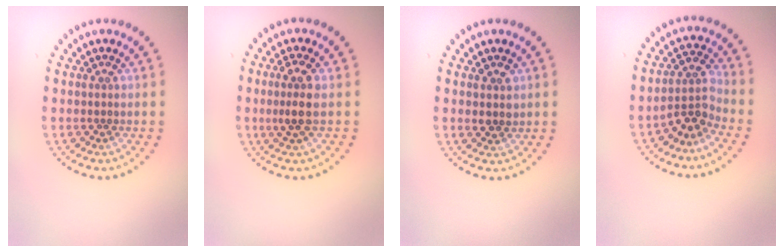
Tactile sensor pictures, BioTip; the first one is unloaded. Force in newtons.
{"total": 2.5, "press": 2.3, "slide": 0.9}
{"total": 1.6, "press": 1.4, "slide": 0.7}
{"total": 3.0, "press": 2.2, "slide": 2.1}